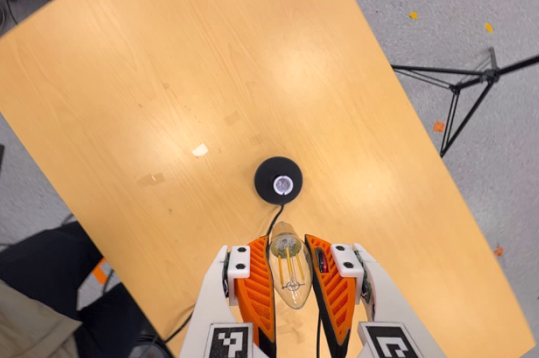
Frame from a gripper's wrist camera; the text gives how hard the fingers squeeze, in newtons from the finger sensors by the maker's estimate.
{"total": 20.5, "left": 22.3, "right": 18.7}